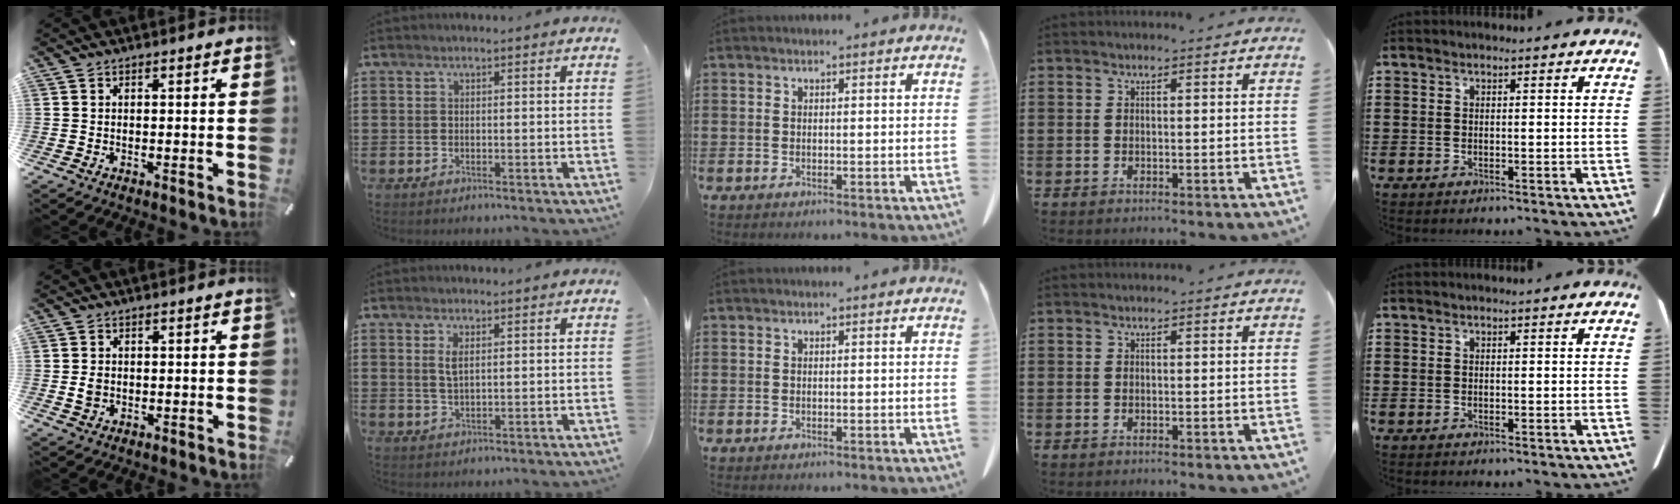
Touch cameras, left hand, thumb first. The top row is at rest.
{"thumb": {"total": 2.1, "force": [-0.3, 1.8, 1.1], "torque": [-0.022, 0.004, -0.005]}, "index": {"total": 2.1, "force": [0.8, 0.8, 1.8], "torque": [-0.040, 0.004, 0.012]}}